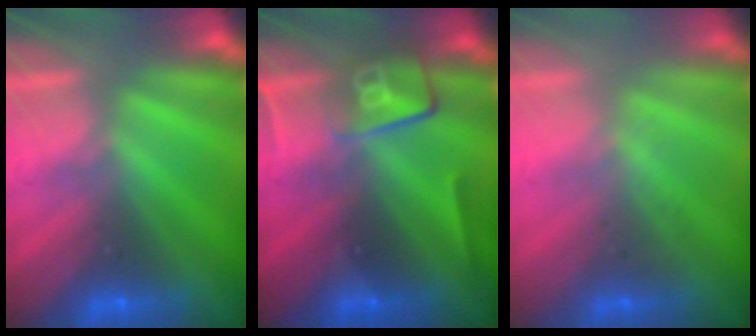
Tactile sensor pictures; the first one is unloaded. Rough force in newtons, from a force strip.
{"total": 2.4}
{"total": 2.3}